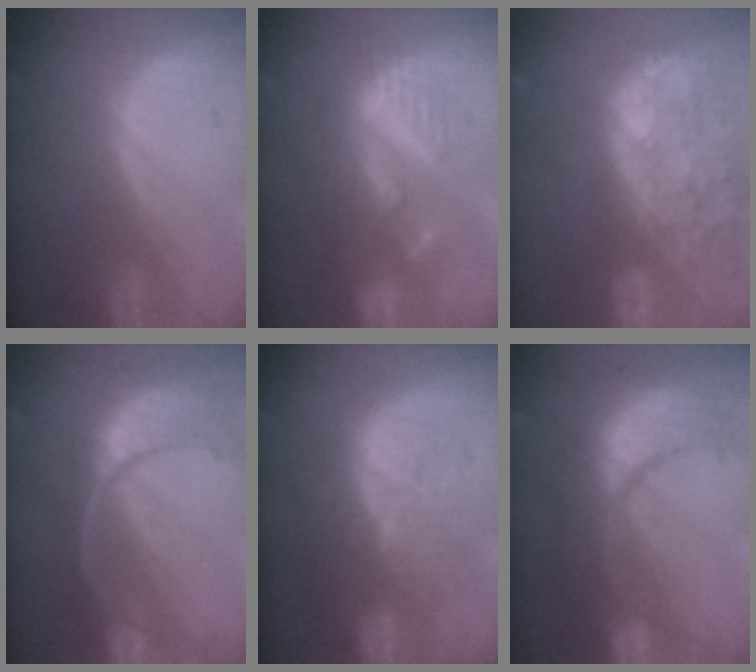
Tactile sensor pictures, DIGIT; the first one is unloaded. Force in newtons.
{"total": 8.7, "press": 8.0, "slide": 3.3}
{"total": 14.3, "press": 11.6, "slide": 8.3}
{"total": 11.2, "press": 9.3, "slide": 6.1}
{"total": 11.4, "press": 9.9, "slide": 5.6}
{"total": 12.4, "press": 12.3, "slide": 1.5}